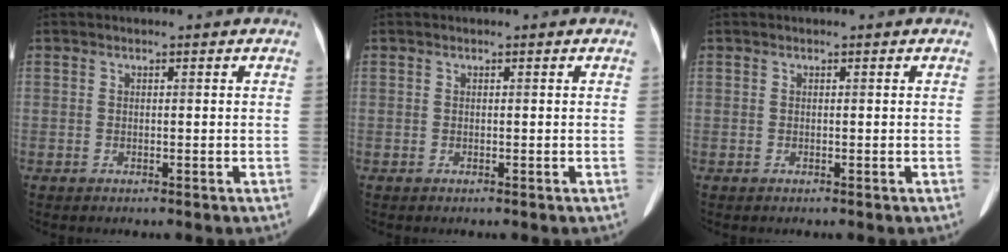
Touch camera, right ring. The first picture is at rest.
{"total": 0.0}
{"total": 0.0}